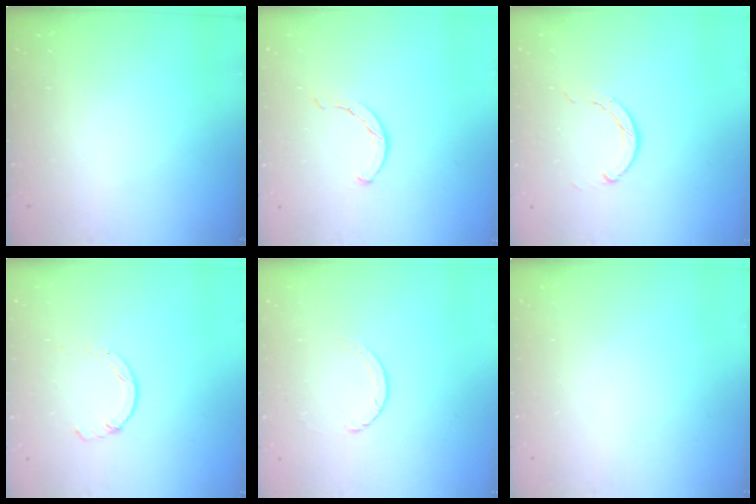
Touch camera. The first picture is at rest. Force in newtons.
{"total": 1.8, "press": 1.8, "slide": 0.3}
{"total": 2.2, "press": 2.2, "slide": 0.3}
{"total": 1.7, "press": 1.7, "slide": 0.3}
{"total": 1.3, "press": 1.2, "slide": 0.2}
{"total": 0.0}